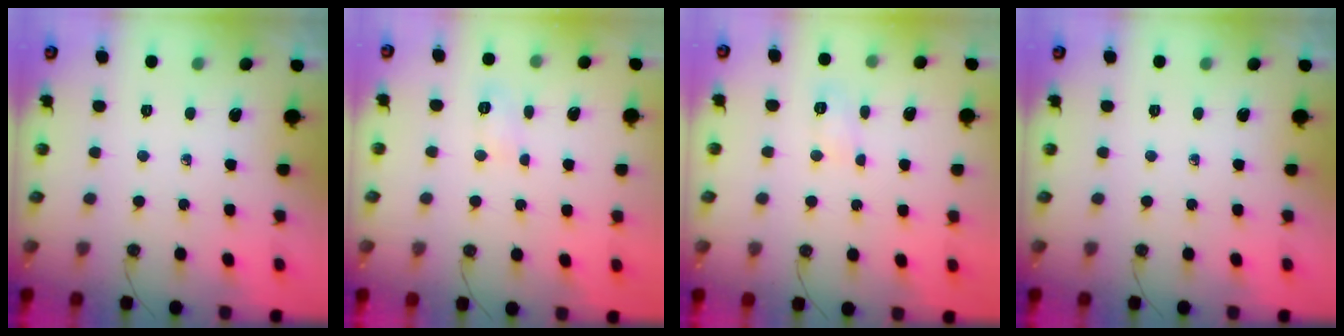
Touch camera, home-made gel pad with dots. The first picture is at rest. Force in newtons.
{"total": 5.2, "press": 5.2, "slide": 0.6}
{"total": 3.9, "press": 3.9, "slide": 0.3}
{"total": 0.0}